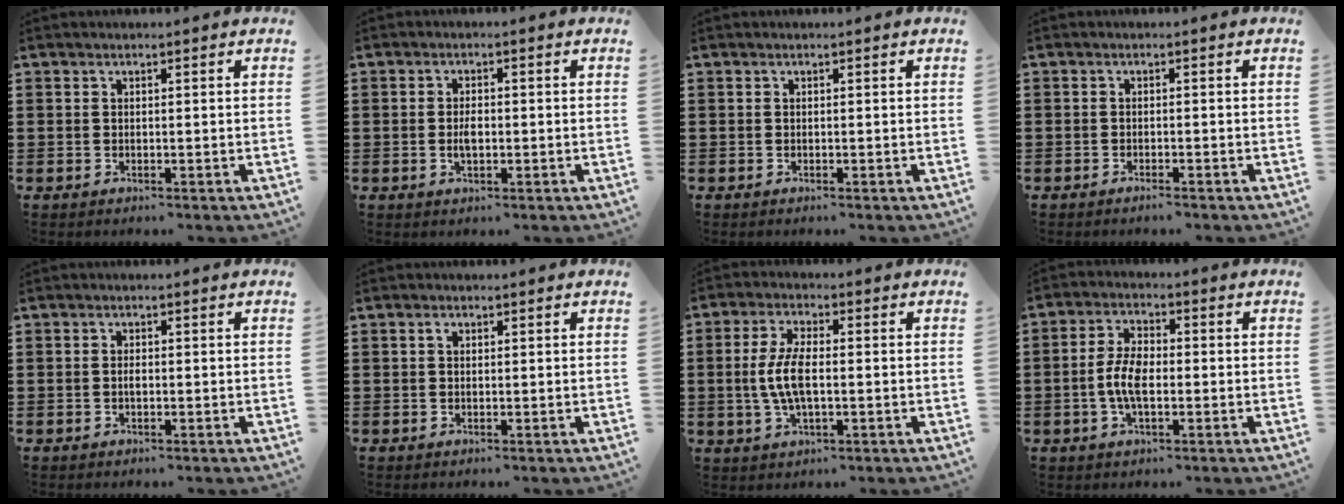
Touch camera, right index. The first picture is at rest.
{"total": 2.4, "force": [-0.3, 1.1, 2.1], "torque": [-0.038, 0.003, -0.006]}
{"total": 0.0}
{"total": 0.9, "force": [-0.8, 0.0, 0.3], "torque": [-0.009, -0.004, -0.016]}
{"total": 1.1, "force": [-0.1, 0.5, 0.9], "torque": [-0.020, -0.001, -0.003]}
{"total": 0.9, "force": [0.2, 0.6, 0.6], "torque": [-0.014, 0.003, 0.004]}
{"total": 6.4, "force": [-0.4, 2.5, 5.9], "torque": [-0.135, -0.006, -0.015]}
{"total": 5.8, "force": [-1.0, 2.7, 5.1], "torque": [-0.119, -0.003, -0.024]}